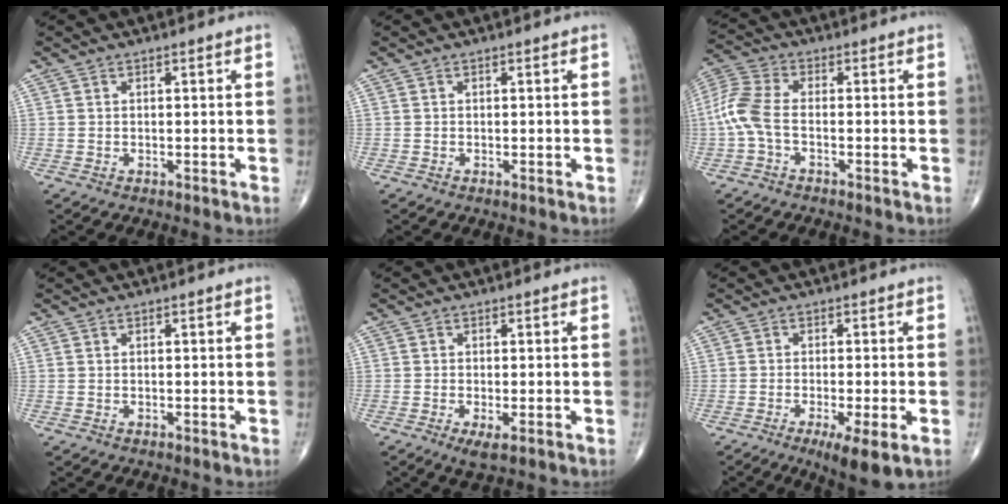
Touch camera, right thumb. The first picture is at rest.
{"total": 0.0}
{"total": 6.5, "force": [-1.3, 3.2, 5.5], "torque": [-0.145, 0.019, -0.037]}
{"total": 0.0}
{"total": 2.5, "force": [-1.0, 0.7, 2.2], "torque": [-0.043, -0.007, -0.018]}
{"total": 7.3, "force": [-3.1, 1.4, 6.4], "torque": [-0.105, -0.015, -0.050]}